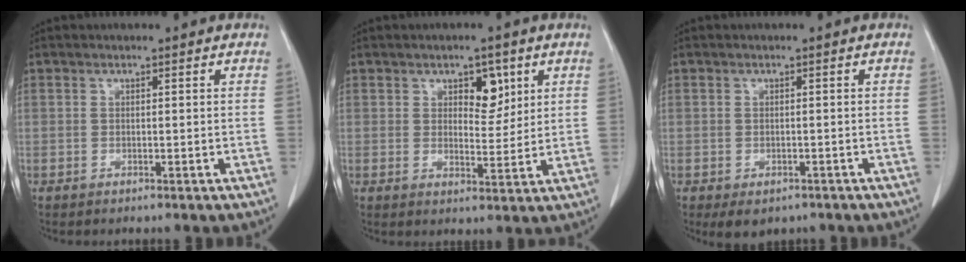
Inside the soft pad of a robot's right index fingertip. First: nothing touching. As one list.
[{"total": 4.8, "force": [2.3, 2.5, 3.4], "torque": [-0.044, 0.001, 0.035]}, {"total": 3.8, "force": [-2.6, 2.3, 1.6], "torque": [-0.015, -0.002, -0.029]}]